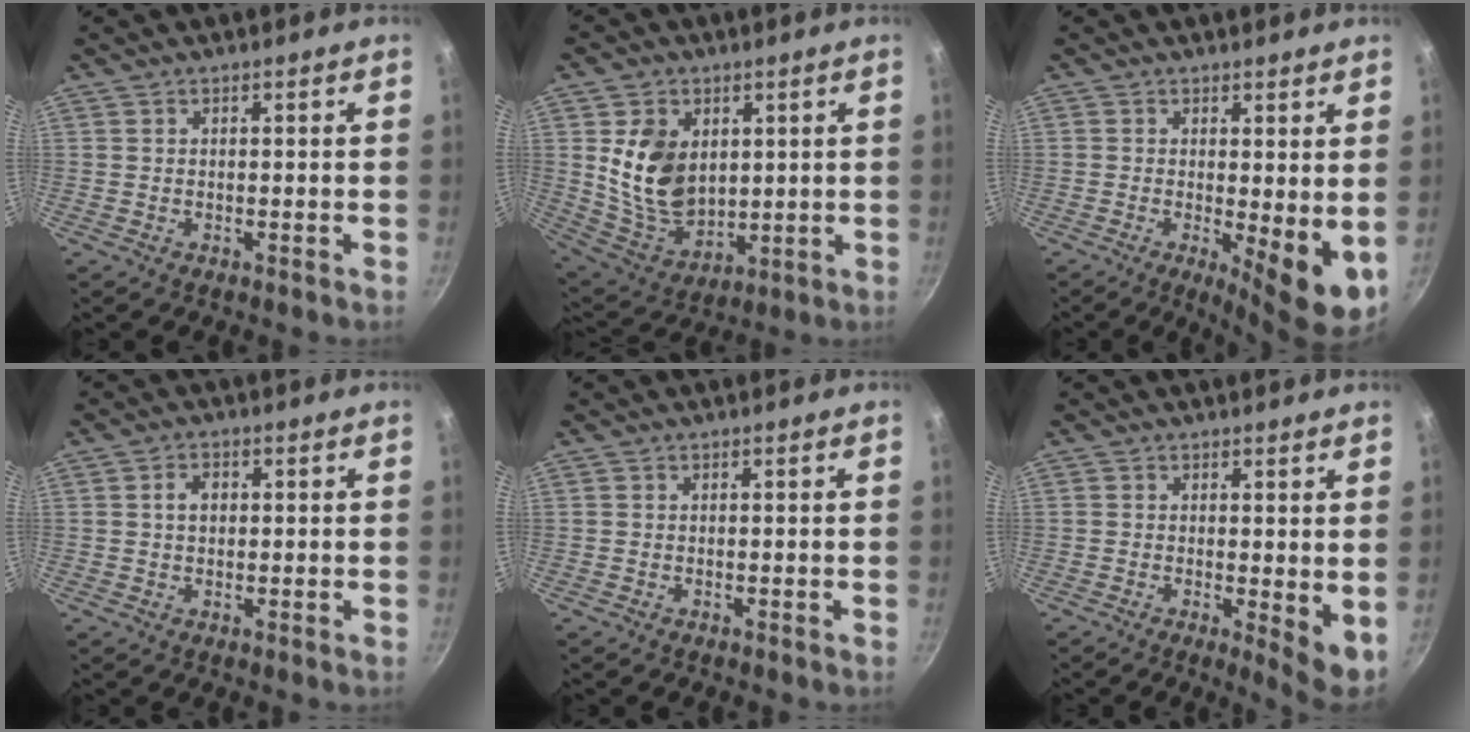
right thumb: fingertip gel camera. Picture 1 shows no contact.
{"total": 13.7, "force": [2.7, 9.9, 9.1], "torque": [-0.138, -0.029, 0.068]}
{"total": 8.1, "force": [-0.4, 2.3, 7.8], "torque": [-0.101, -0.016, 0.001]}
{"total": 3.1, "force": [0.5, 2.3, 2.0], "torque": [-0.020, 0.007, 0.006]}
{"total": 0.0}
{"total": 5.2, "force": [0.1, 1.5, 4.9], "torque": [-0.071, -0.016, 0.002]}